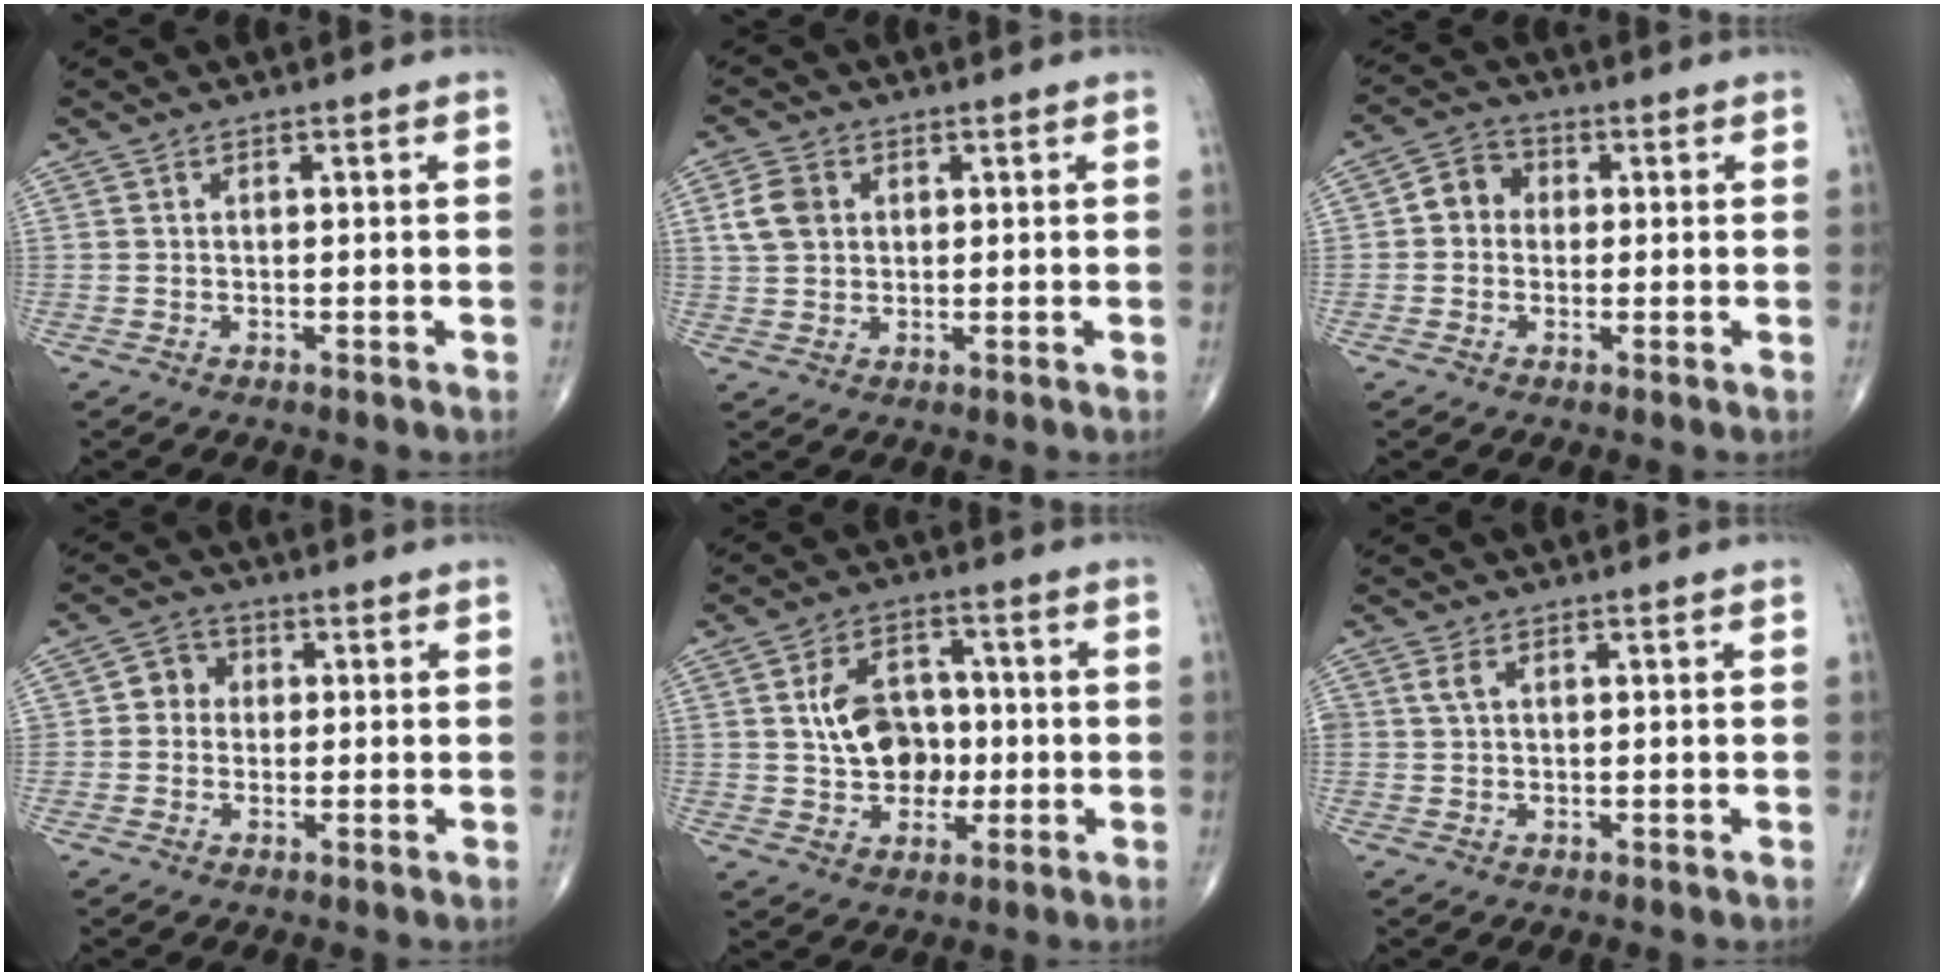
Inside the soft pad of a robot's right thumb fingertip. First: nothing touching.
{"total": 5.4, "force": [1.4, 4.3, 3.1], "torque": [-0.051, 0.003, 0.025]}
{"total": 5.4, "force": [0.2, 4.8, 2.5], "torque": [-0.023, 0.016, -0.009]}
{"total": 4.6, "force": [0.2, 4.3, 1.7], "torque": [-0.003, 0.010, -0.006]}
{"total": 10.8, "force": [0.2, 8.2, 7.0], "torque": [-0.088, 0.015, 0.003]}
{"total": 1.6, "force": [0.5, 1.0, 1.2], "torque": [-0.028, 0.007, 0.014]}